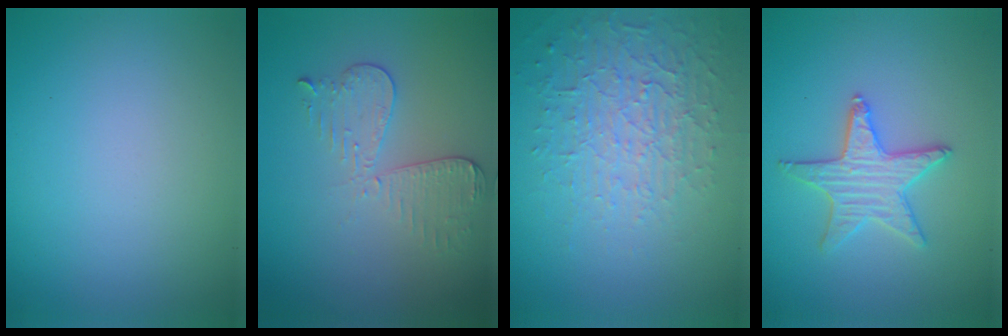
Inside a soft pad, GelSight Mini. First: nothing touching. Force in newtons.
{"total": 3.0, "press": 2.7, "slide": 1.2}
{"total": 3.7, "press": 3.1, "slide": 2.0}
{"total": 3.2, "press": 3.1, "slide": 0.6}